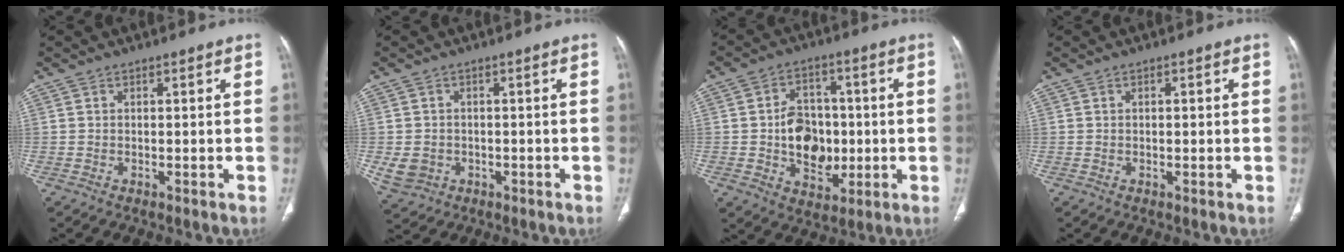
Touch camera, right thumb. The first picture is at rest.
{"total": 4.9, "force": [-1.0, 4.3, 2.1], "torque": [-0.038, 0.004, -0.005]}
{"total": 11.8, "force": [-0.8, 8.8, 7.9], "torque": [-0.084, 0.010, -0.006]}
{"total": 0.9, "force": [0.1, 0.3, 0.8], "torque": [-0.013, 0.003, 0.002]}